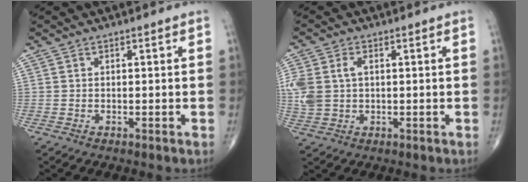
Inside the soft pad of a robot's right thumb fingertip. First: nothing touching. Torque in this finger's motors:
{"motor_torque": [0.07, 0.11, 0.52, 0.23, 0.14]}